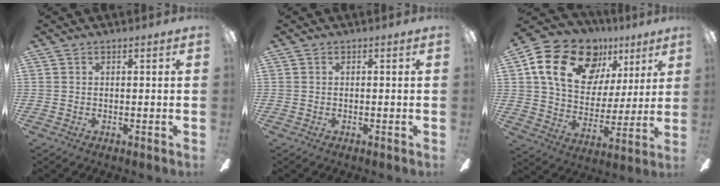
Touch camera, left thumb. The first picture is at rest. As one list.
[{"total": 0.0}, {"total": 22.2, "force": [11.6, 14.5, 12.2], "torque": [-0.204, -0.042, 0.211]}]